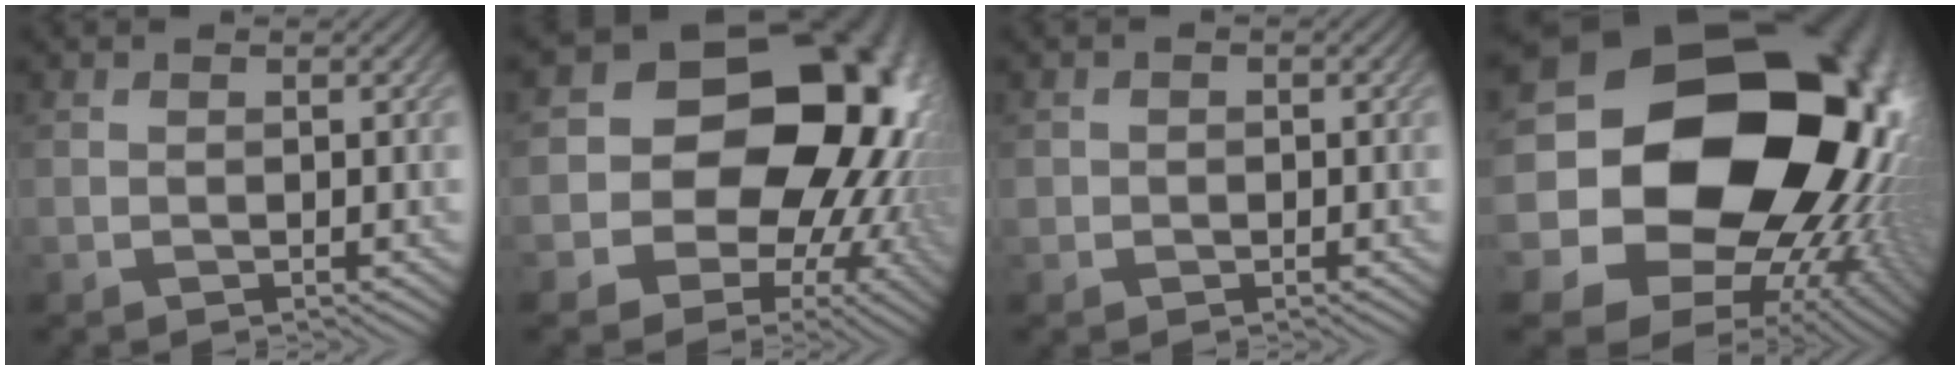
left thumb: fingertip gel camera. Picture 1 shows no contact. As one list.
[{"total": 20.0, "force": [0.3, 16.4, 11.4], "torque": [-0.147, -0.016, -0.012]}, {"total": 1.0, "force": [-0.2, 1.0, 0.2], "torque": [0.001, -0.005, -0.005]}, {"total": 26.5, "force": [2.3, 22.7, 13.4], "torque": [-0.278, 0.023, 0.013]}]